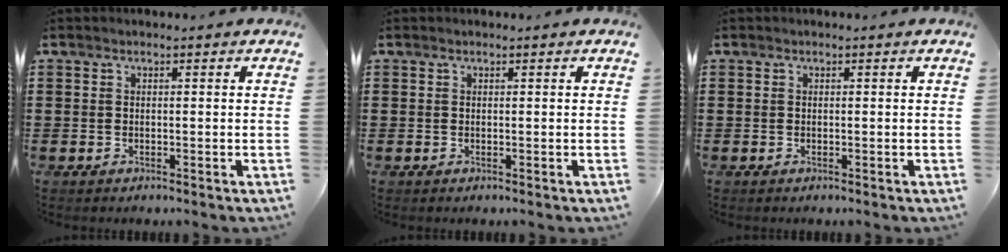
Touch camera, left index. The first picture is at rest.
{"total": 0.0}
{"total": 0.0}